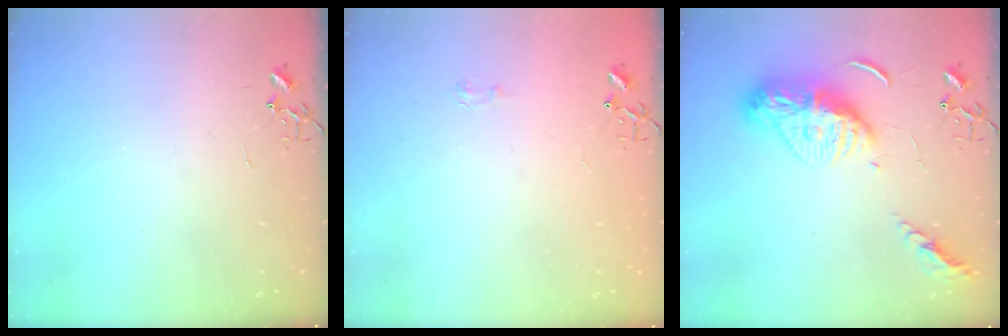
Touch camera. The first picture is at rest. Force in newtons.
{"total": 4.1, "press": 4.0, "slide": 0.7}
{"total": 13.5, "press": 13.5, "slide": 1.2}